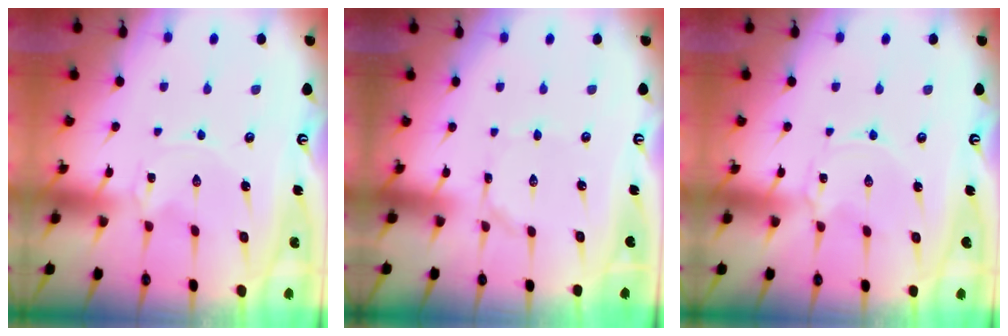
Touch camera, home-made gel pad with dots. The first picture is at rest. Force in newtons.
{"total": 1.4, "press": 1.4, "slide": 0.1}
{"total": 1.0, "press": 1.0, "slide": 0.2}